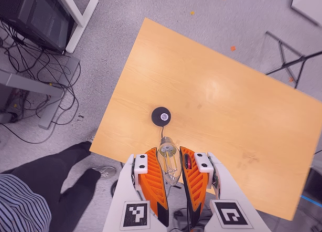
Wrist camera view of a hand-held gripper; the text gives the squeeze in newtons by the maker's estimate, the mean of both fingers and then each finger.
{"total": 20.3, "left": 25.3, "right": 15.2}